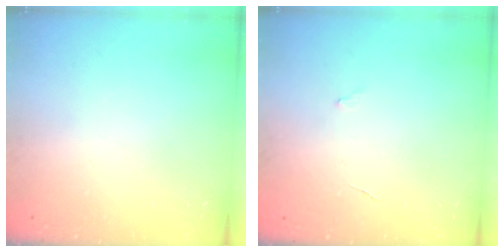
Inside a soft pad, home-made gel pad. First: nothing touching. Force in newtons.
{"total": 2.6, "press": 2.6, "slide": 0.2}